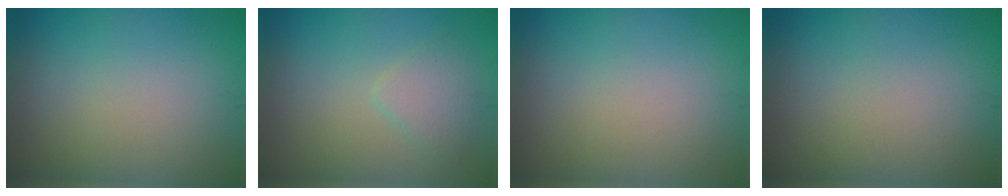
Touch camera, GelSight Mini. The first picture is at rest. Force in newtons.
{"total": 2.0, "press": 2.0, "slide": 0.2}
{"total": 0.0}
{"total": 0.0}